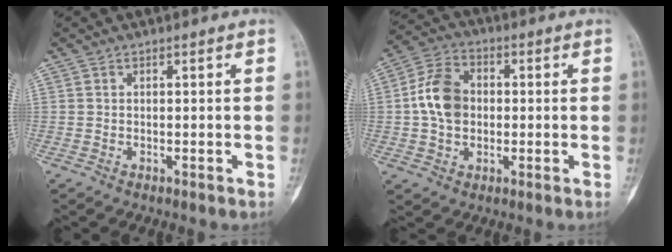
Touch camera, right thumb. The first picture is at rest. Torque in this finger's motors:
{"motor_torque": [0.11, 0.12, 0.02, 0.01, 0.05]}